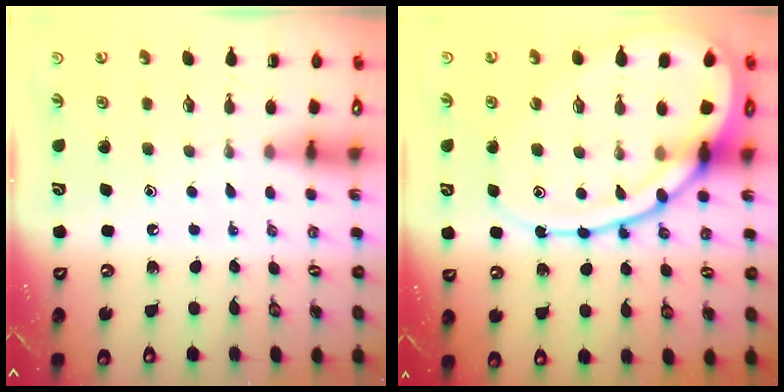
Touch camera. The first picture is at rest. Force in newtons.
{"total": 18.4, "press": 18.3, "slide": 1.9}